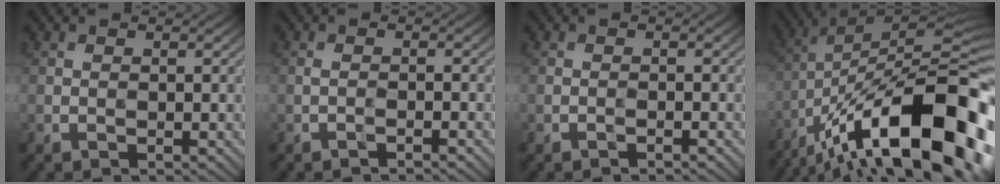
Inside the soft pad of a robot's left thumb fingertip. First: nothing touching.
{"total": 1.3, "force": [-0.9, 0.1, 1.0], "torque": [-0.017, 0.006, -0.024]}
{"total": 0.8, "force": [-0.7, 0.0, 0.5], "torque": [-0.007, 0.003, -0.014]}
{"total": 21.5, "force": [-11.5, 6.9, 16.8], "torque": [-0.253, 0.005, -0.185]}